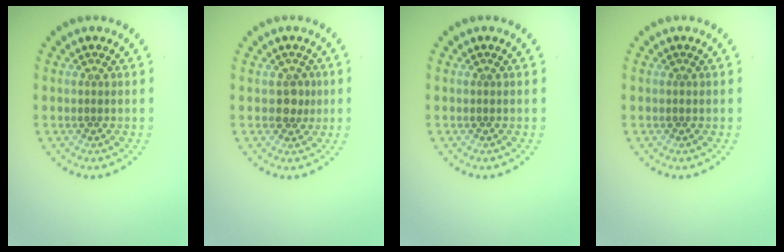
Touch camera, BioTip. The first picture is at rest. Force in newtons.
{"total": 1.7, "press": 1.5, "slide": 0.9}
{"total": 0.0}
{"total": 0.0}